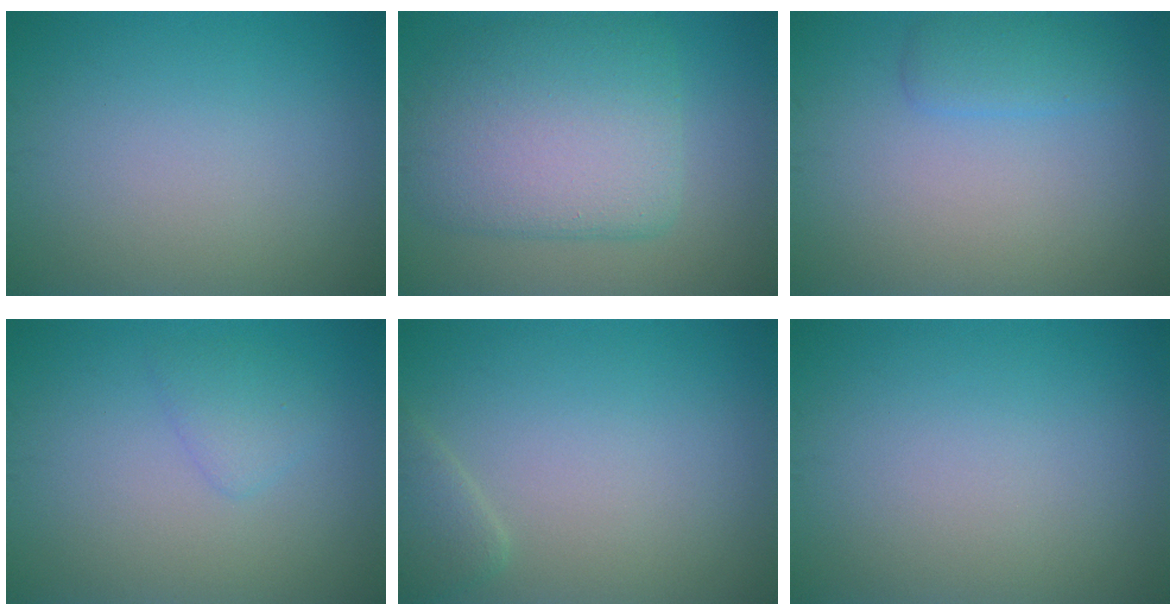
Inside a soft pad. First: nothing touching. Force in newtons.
{"total": 8.1, "press": 8.1, "slide": 0.8}
{"total": 1.8, "press": 1.8, "slide": 0.2}
{"total": 1.6, "press": 1.6, "slide": 0.1}
{"total": 1.6, "press": 1.6, "slide": 0.2}
{"total": 0.0}